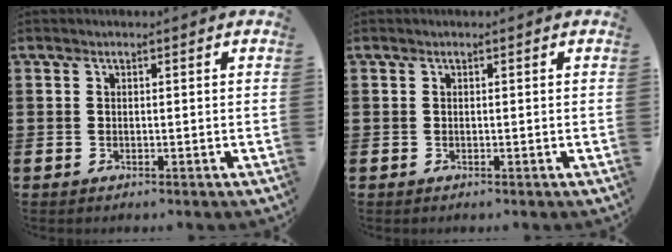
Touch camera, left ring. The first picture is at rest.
{"total": 0.0}